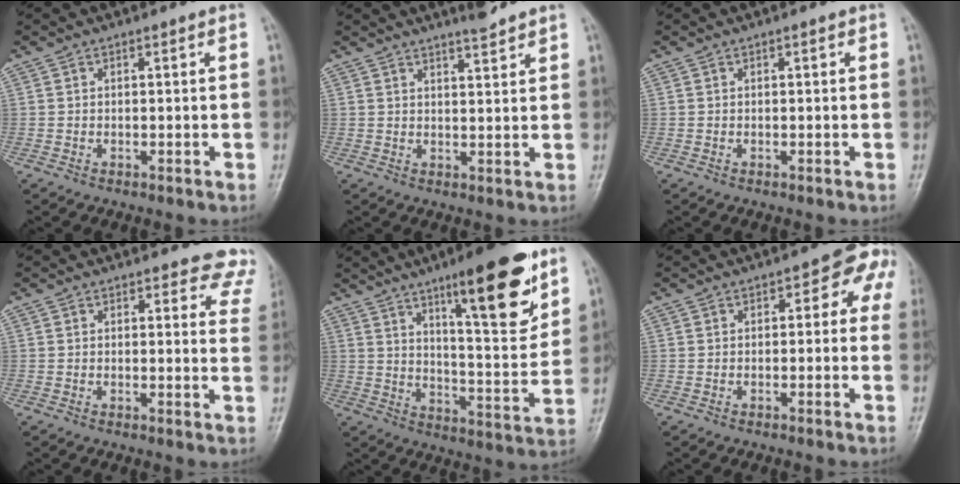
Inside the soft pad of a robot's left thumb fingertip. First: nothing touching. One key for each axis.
{"total": 3.7, "fx": 3.2, "fy": 0.4, "fz": 1.8, "tx": -0.022, "ty": -0.025, "tz": 0.052}
{"total": 0.0}
{"total": 7.2, "fx": 6.4, "fy": 3.2, "fz": 1.2, "tx": 0.038, "ty": -0.028, "tz": 0.038}
{"total": 18.2, "fx": 10.7, "fy": 4.3, "fz": 14.1, "tx": -0.178, "ty": -0.063, "tz": 0.168}
{"total": 5.5, "fx": 0.5, "fy": 3.6, "fz": 4.1, "tx": -0.003, "ty": 0.021, "tz": -0.008}